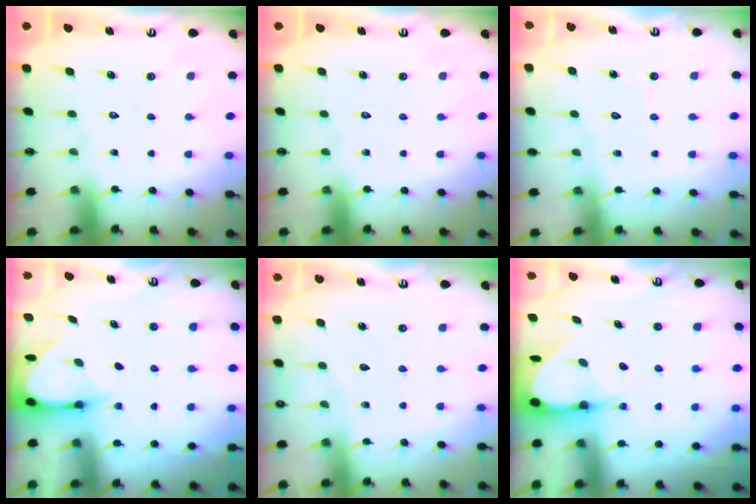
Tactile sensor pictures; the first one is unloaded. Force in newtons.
{"total": 0.0}
{"total": 2.7, "press": 2.6, "slide": 0.3}
{"total": 3.7, "press": 3.7, "slide": 0.3}
{"total": 2.8, "press": 2.8, "slide": 0.4}
{"total": 5.0, "press": 5.0, "slide": 0.6}